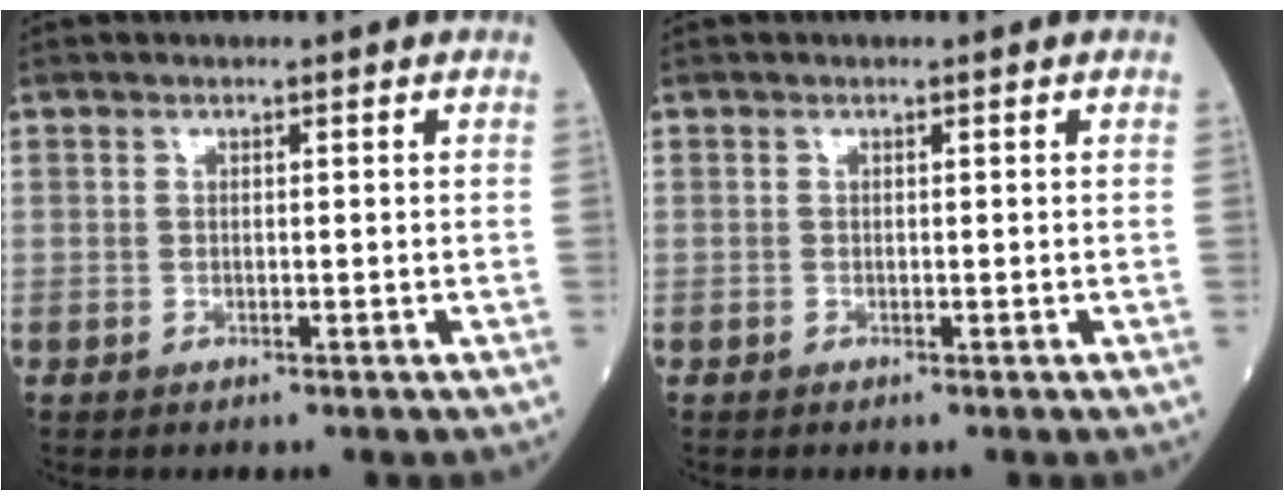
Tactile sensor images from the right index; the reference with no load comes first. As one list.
[{"total": 0.0}]